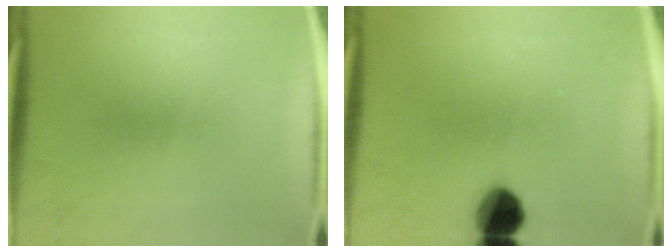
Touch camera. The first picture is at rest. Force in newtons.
{"total": 8.4}